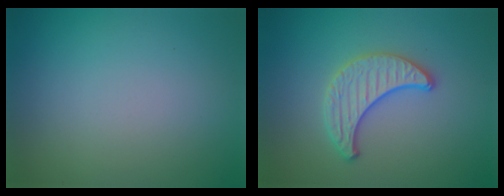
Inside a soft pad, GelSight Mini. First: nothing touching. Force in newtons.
{"total": 3.0, "press": 2.8, "slide": 0.9}